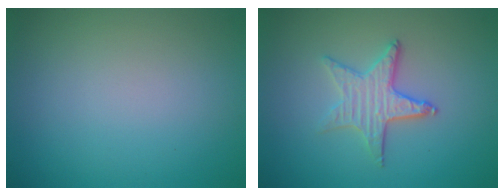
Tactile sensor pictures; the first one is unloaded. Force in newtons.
{"total": 3.2, "press": 2.8, "slide": 1.5}